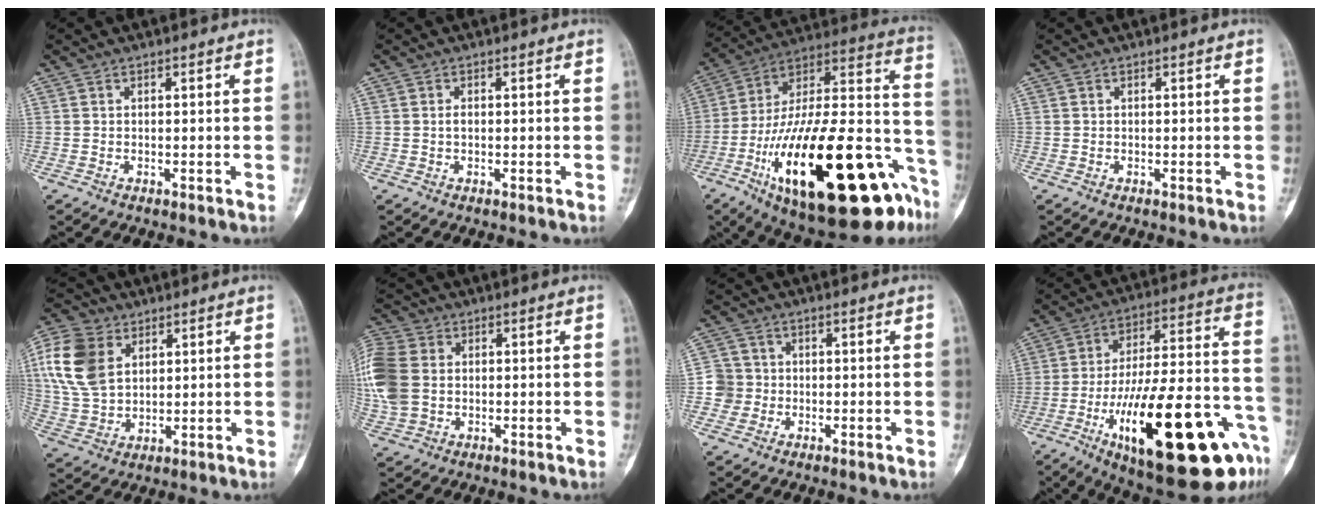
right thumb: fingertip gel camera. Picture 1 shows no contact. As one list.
[{"total": 0.9, "force": [-0.1, 0.5, 0.7], "torque": [-0.011, 0.001, -0.004]}, {"total": 39.0, "force": [-17.2, 13.9, 32.1], "torque": [-0.456, 0.063, -0.267]}, {"total": 0.0}, {"total": 13.8, "force": [4.4, 9.8, 8.6], "torque": [-0.163, -0.004, 0.086]}, {"total": 14.8, "force": [1.1, 11.6, 9.1], "torque": [-0.239, 0.012, 0.024]}, {"total": 4.1, "force": [-0.7, 4.1, 0.0], "torque": [0.034, 0.014, -0.024]}, {"total": 31.8, "force": [-13.3, 9.5, 27.3], "torque": [-0.384, 0.048, -0.194]}]